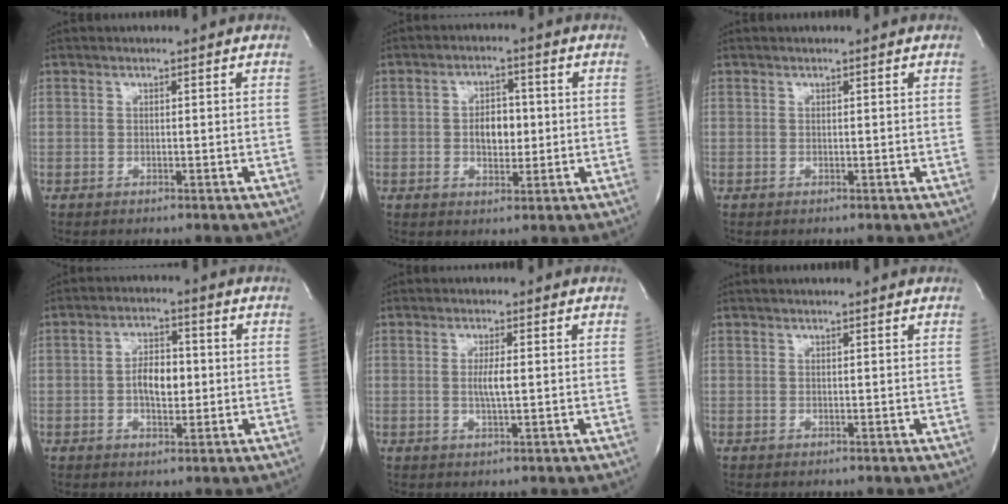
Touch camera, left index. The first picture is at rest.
{"total": 5.0, "force": [-0.2, 3.0, 4.0], "torque": [-0.064, 0.008, 0.001]}
{"total": 0.0}
{"total": 5.6, "force": [-0.4, 2.8, 4.8], "torque": [-0.086, 0.009, -0.006]}
{"total": 2.8, "force": [0.0, 0.2, 2.8], "torque": [-0.056, -0.003, 0.002]}
{"total": 1.9, "force": [1.8, 0.1, 0.6], "torque": [-0.014, 0.013, 0.018]}